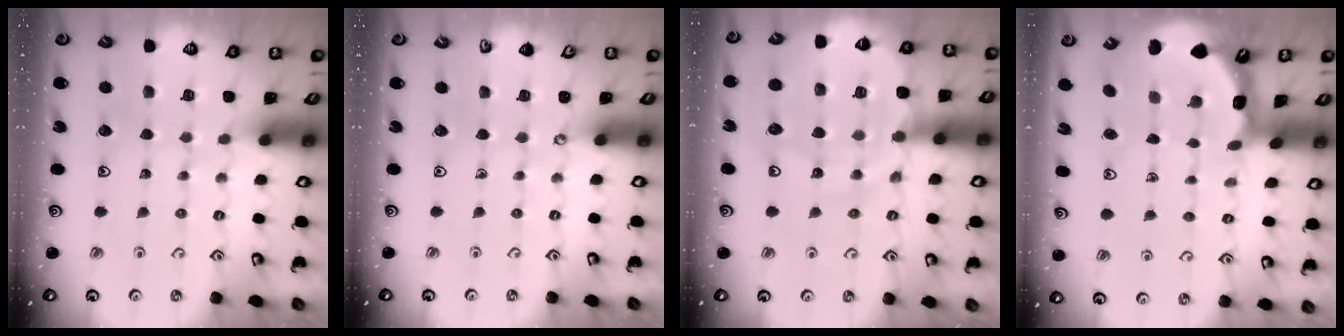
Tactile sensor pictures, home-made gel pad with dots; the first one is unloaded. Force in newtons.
{"total": 0.0}
{"total": 15.0, "press": 14.6, "slide": 3.5}
{"total": 2.8, "press": 2.8, "slide": 0.2}